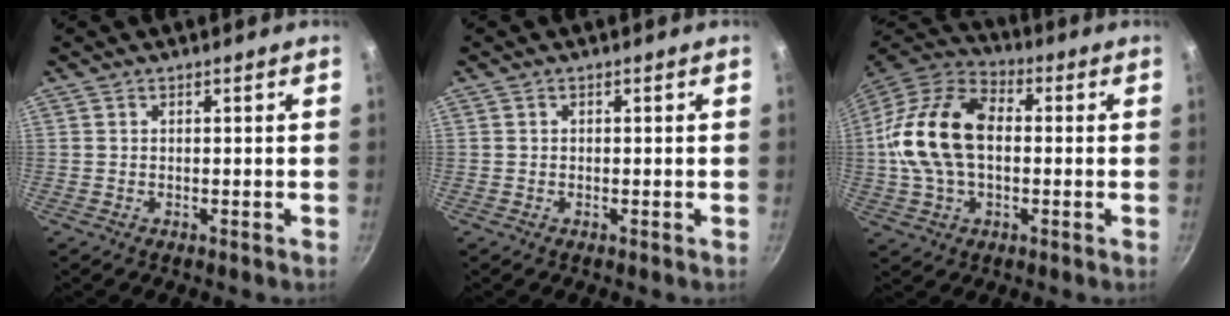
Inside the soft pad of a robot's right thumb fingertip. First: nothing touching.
{"total": 0.0}
{"total": 19.1, "force": [0.5, 12.3, 14.6], "torque": [-0.266, 0.035, -0.003]}